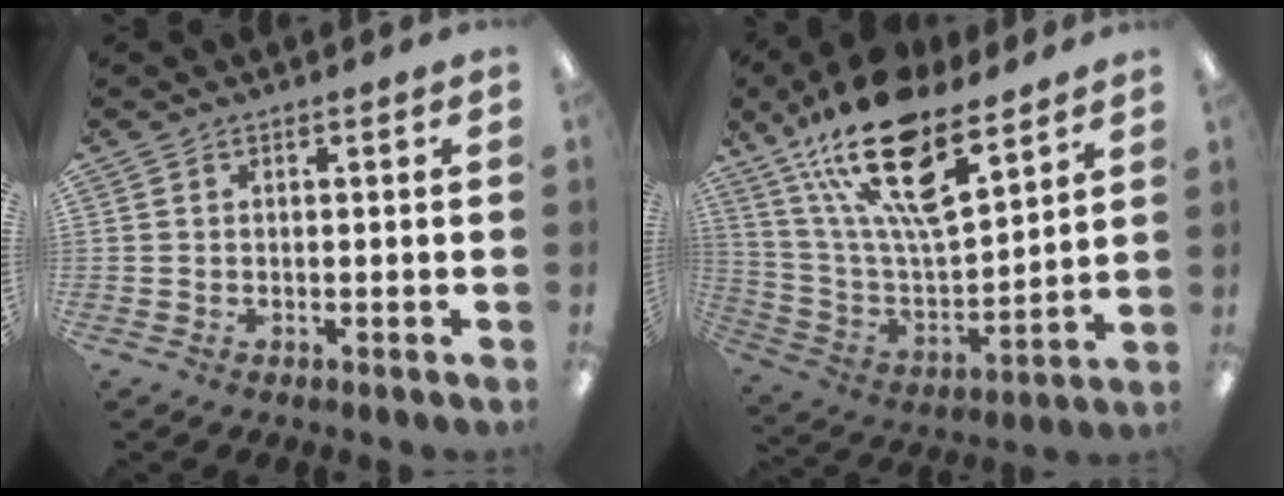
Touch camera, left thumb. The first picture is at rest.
{"total": 23.6, "force": [15.9, 8.8, 15.1], "torque": [-0.275, -0.091, 0.277]}